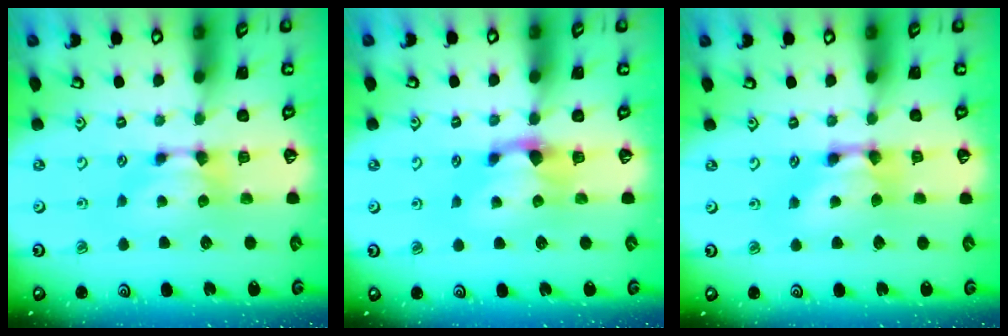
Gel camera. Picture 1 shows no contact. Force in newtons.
{"total": 1.2, "press": 0.1, "slide": 1.2}
{"total": 2.6, "press": 2.6, "slide": 0.2}